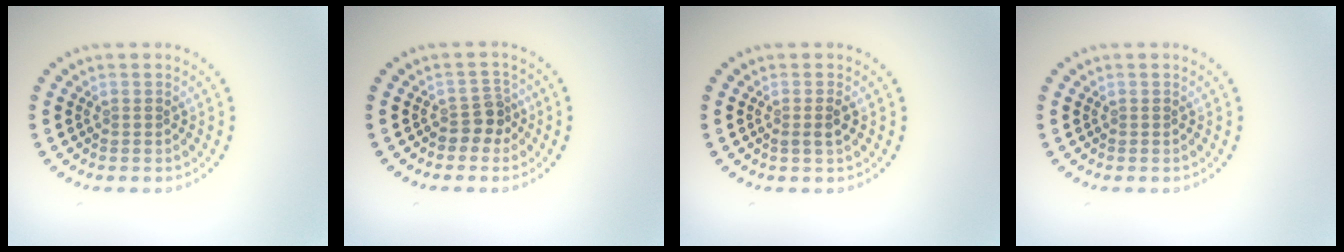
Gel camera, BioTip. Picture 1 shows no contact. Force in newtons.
{"total": 1.9, "press": 1.6, "slide": 1.1}
{"total": 1.3, "press": 1.1, "slide": 0.6}
{"total": 0.0}